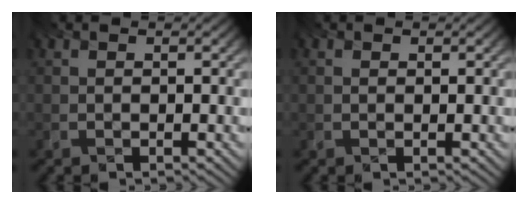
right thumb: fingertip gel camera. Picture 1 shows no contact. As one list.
[{"total": 0.0}]